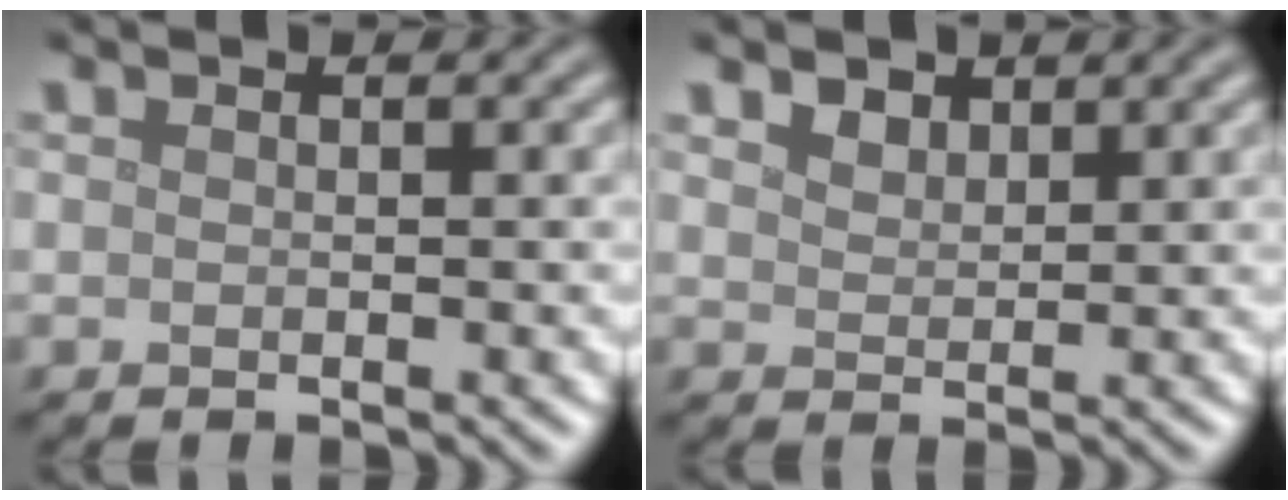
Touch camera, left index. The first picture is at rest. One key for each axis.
{"total": 1.8, "fx": 1.5, "fy": 0.9, "fz": 0.5, "tx": -0.015, "ty": -0.001, "tz": 0.027}